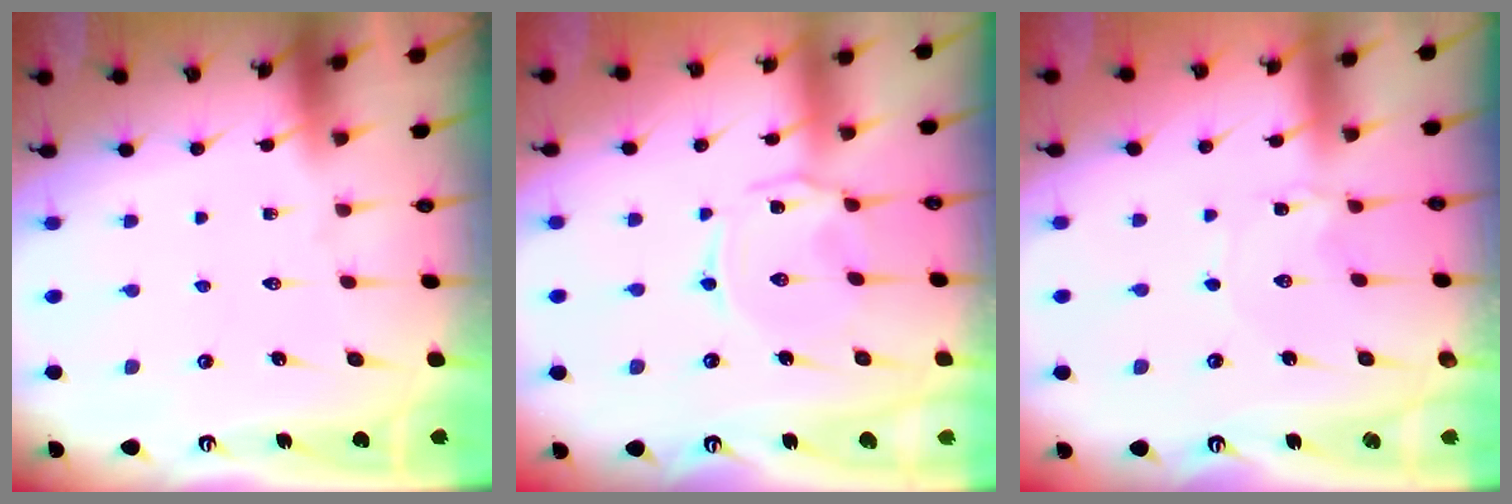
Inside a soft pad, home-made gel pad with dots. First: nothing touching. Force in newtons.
{"total": 2.5, "press": 2.4, "slide": 0.5}
{"total": 0.7, "press": 0.7, "slide": 0.2}